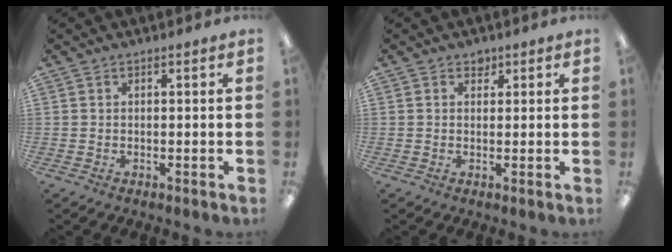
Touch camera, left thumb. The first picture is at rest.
{"total": 1.6, "force": [0.9, 1.2, 0.5], "torque": [-0.003, 0.000, 0.015]}